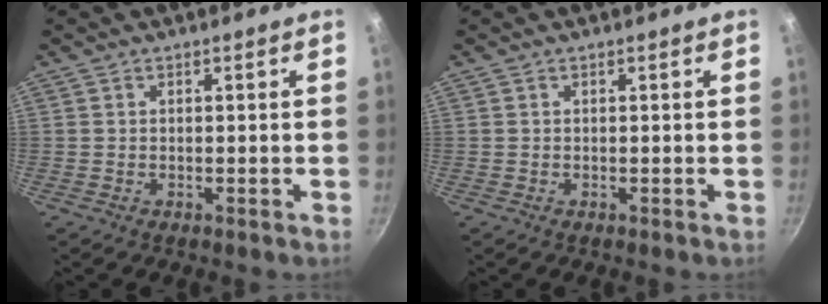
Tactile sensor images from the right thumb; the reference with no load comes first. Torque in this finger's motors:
{"motor_torque": [0.01, 0.02, 0.05, -0.02, 0.00]}